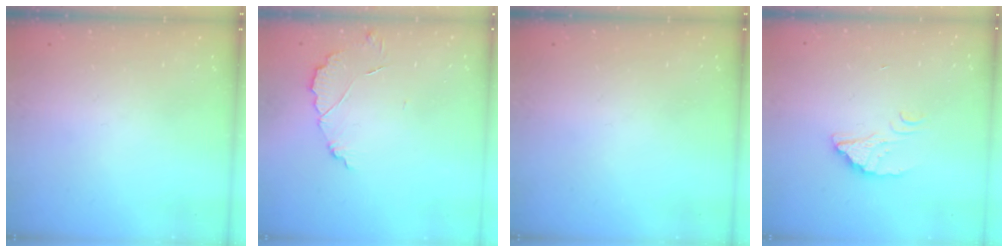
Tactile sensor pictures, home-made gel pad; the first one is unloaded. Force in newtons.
{"total": 4.3, "press": 4.3, "slide": 0.3}
{"total": 0.0}
{"total": 2.3, "press": 2.3, "slide": 0.2}